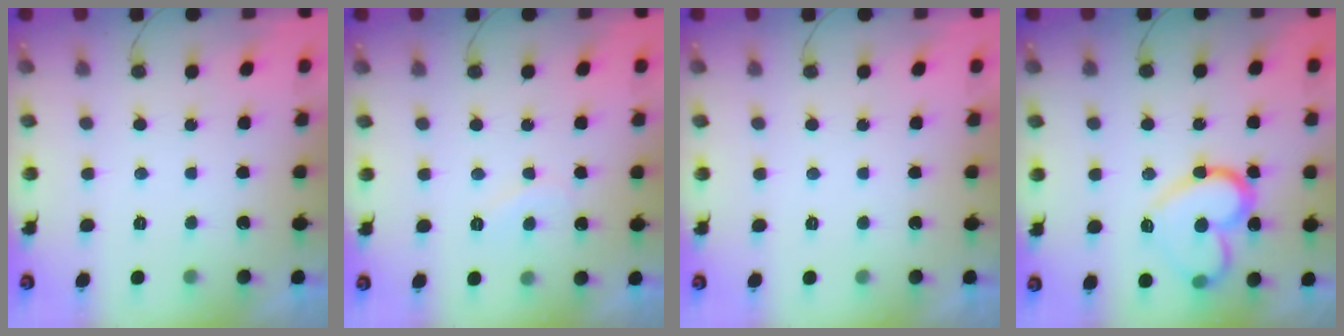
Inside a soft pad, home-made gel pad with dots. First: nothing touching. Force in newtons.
{"total": 5.8, "press": 5.8, "slide": 0.6}
{"total": 1.7, "press": 1.6, "slide": 0.0}
{"total": 16.9, "press": 16.9, "slide": 0.9}